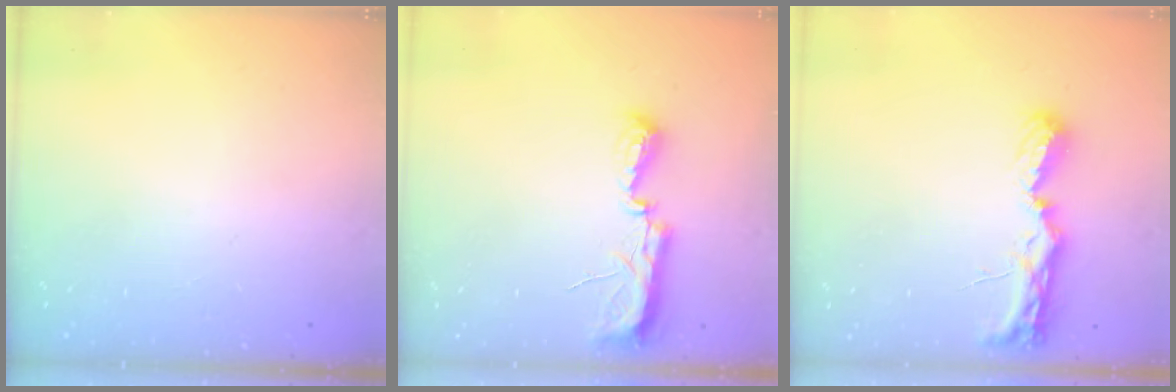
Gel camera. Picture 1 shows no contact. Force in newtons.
{"total": 9.8, "press": 8.8, "slide": 4.4}
{"total": 7.7, "press": 7.7, "slide": 0.5}